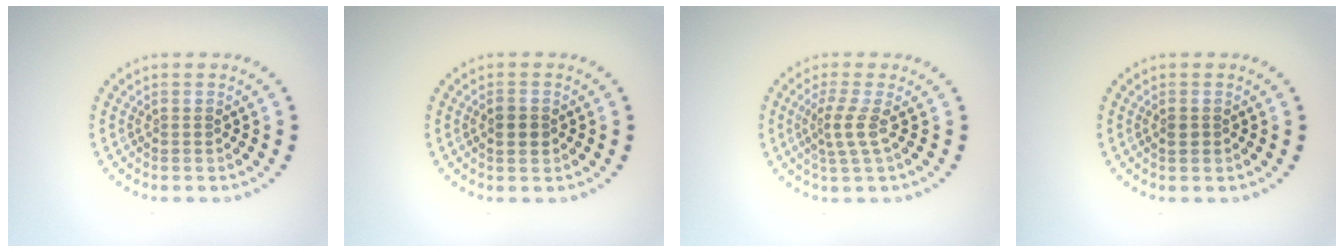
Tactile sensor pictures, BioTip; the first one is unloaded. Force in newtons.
{"total": 1.6, "press": 1.6, "slide": 0.2}
{"total": 2.3, "press": 1.5, "slide": 1.7}
{"total": 0.8, "press": 0.8, "slide": 0.2}